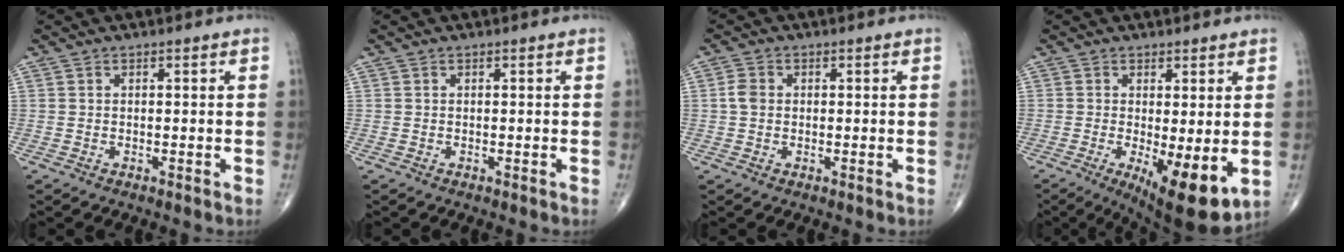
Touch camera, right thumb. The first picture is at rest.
{"total": 0.0}
{"total": 2.5, "force": [0.1, 2.0, 1.5], "torque": [-0.028, 0.006, -0.001]}
{"total": 10.7, "force": [-2.2, 3.3, 10.0], "torque": [-0.145, -0.027, -0.024]}